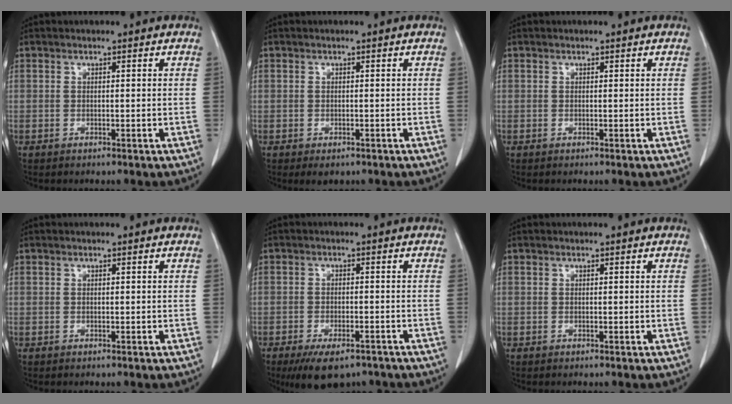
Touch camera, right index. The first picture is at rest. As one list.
[{"total": 1.8, "force": [-1.1, 1.2, 0.8], "torque": [-0.008, -0.001, -0.007]}, {"total": 0.0}, {"total": 0.0}, {"total": 8.4, "force": [-6.3, 3.2, 4.5], "torque": [-0.067, -0.006, -0.096]}, {"total": 0.0}]